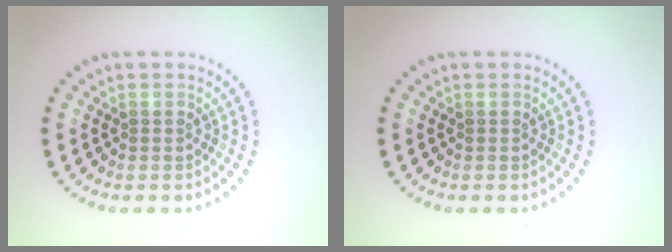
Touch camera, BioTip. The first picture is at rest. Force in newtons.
{"total": 0.0}